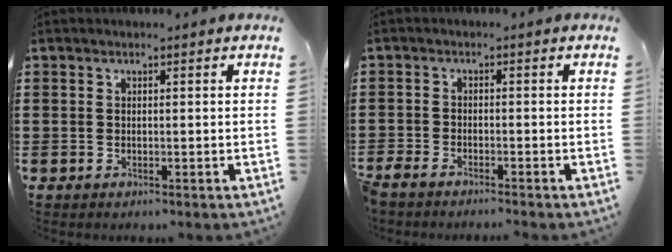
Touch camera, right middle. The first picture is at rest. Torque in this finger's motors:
{"motor_torque": [0.82, 0.38, 0.15, 0.17]}